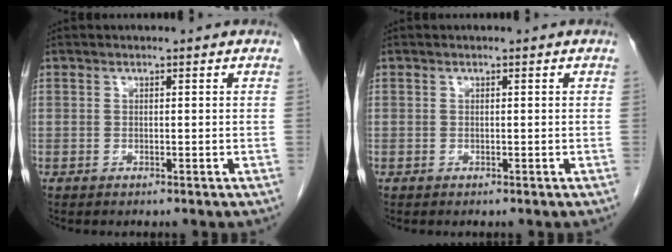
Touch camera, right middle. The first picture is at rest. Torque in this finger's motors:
{"motor_torque": [1.34, -0.80, 0.22, 0.00]}